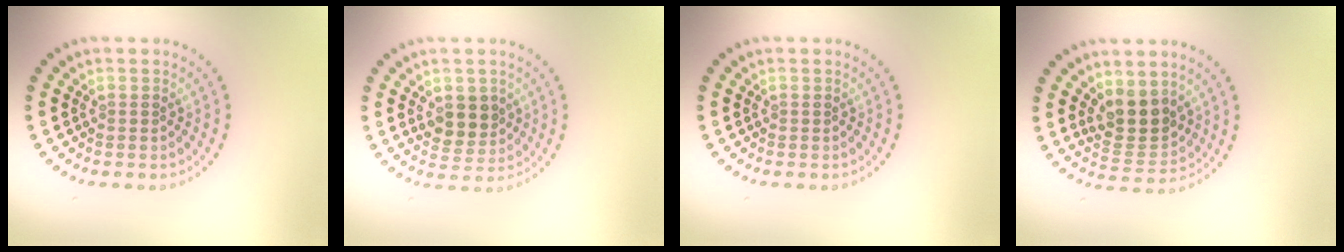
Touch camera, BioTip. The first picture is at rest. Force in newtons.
{"total": 3.0, "press": 2.8, "slide": 1.1}
{"total": 0.0}
{"total": 3.7, "press": 3.3, "slide": 1.7}